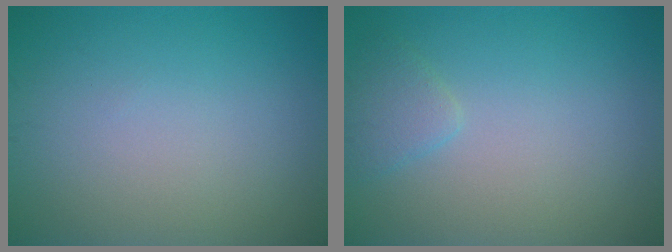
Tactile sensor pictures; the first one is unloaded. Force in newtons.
{"total": 1.5, "press": 1.5, "slide": 0.2}